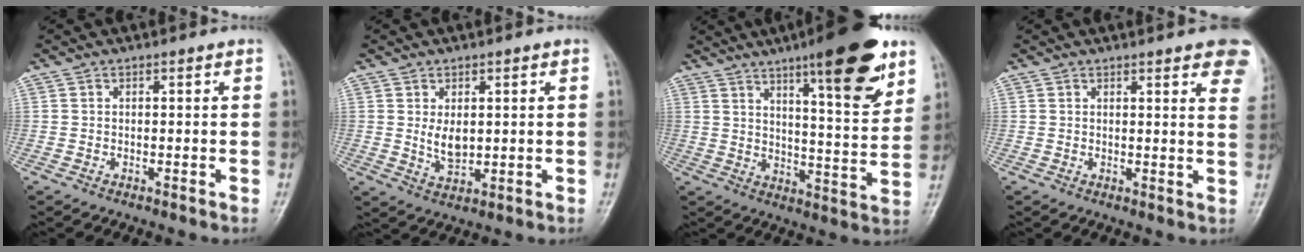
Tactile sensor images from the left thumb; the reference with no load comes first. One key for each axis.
{"total": 4.4, "fx": 0.7, "fy": 2.7, "fz": 3.5, "tx": -0.049, "ty": -0.013, "tz": 0.020}
{"total": 17.4, "fx": 10.4, "fy": 3.7, "fz": 13.4, "tx": -0.166, "ty": -0.057, "tz": 0.155}
{"total": 11.0, "fx": 6.8, "fy": 2.7, "fz": 8.2, "tx": -0.077, "ty": -0.021, "tz": 0.065}